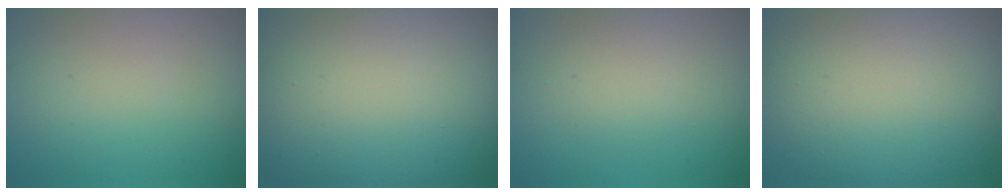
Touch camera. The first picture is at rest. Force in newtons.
{"total": 21.8, "press": 21.8, "slide": 1.0}
{"total": 2.2, "press": 2.2, "slide": 0.2}
{"total": 15.3, "press": 15.3, "slide": 0.8}